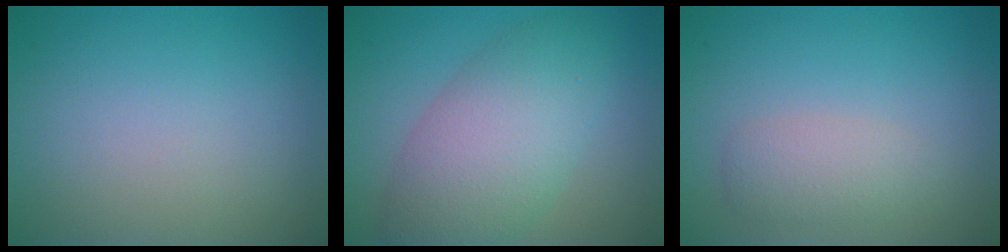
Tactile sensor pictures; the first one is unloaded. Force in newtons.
{"total": 7.6, "press": 7.6, "slide": 0.1}
{"total": 2.3, "press": 2.3, "slide": 0.1}